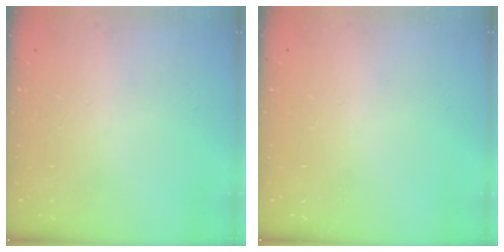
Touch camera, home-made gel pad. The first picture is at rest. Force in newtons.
{"total": 0.0}